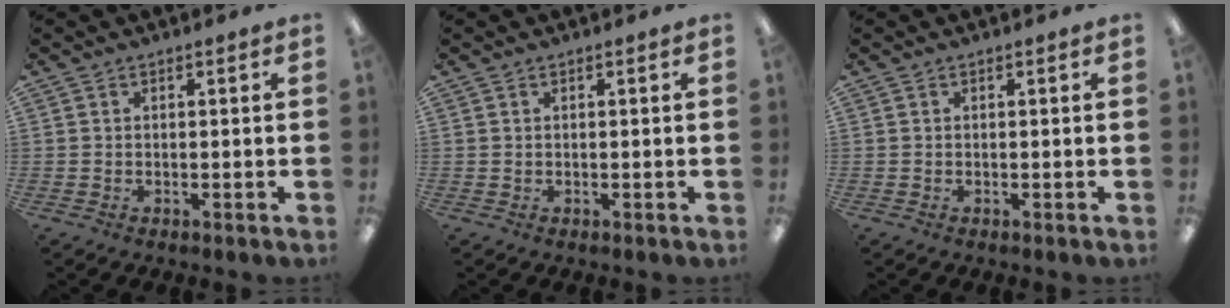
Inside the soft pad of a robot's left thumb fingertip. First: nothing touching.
{"total": 0.0}
{"total": 0.0}